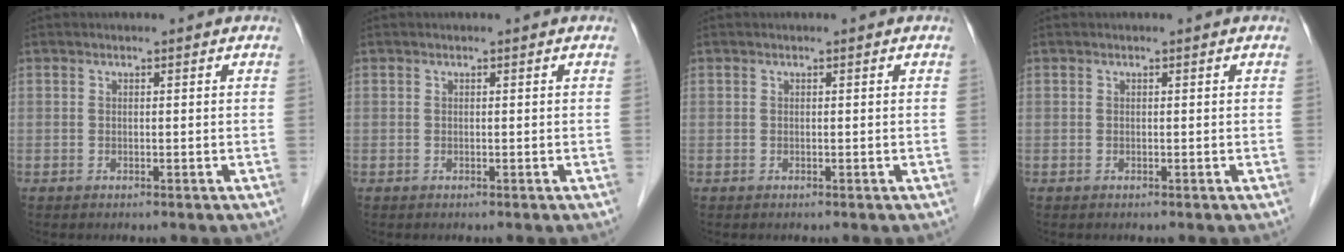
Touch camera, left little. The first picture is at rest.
{"total": 0.0}
{"total": 0.0}
{"total": 0.0}